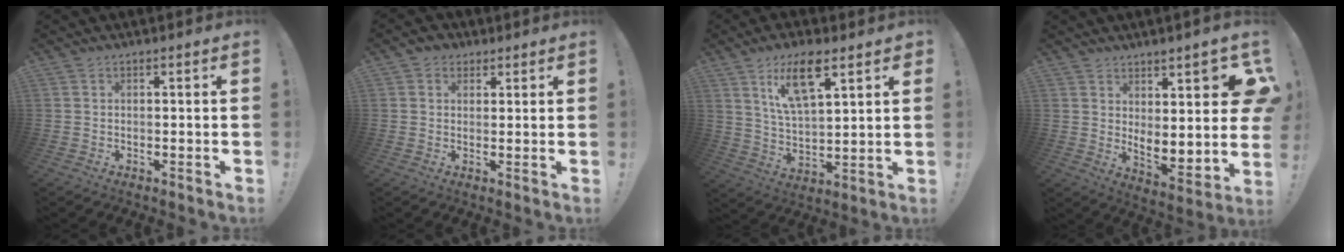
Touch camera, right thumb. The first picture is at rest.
{"total": 3.1, "force": [1.1, 2.9, 0.7], "torque": [-0.011, 0.003, 0.021]}
{"total": 13.4, "force": [7.5, 5.3, 9.8], "torque": [-0.176, -0.022, 0.130]}
{"total": 10.5, "force": [4.4, 3.0, 9.0], "torque": [-0.121, -0.052, 0.070]}